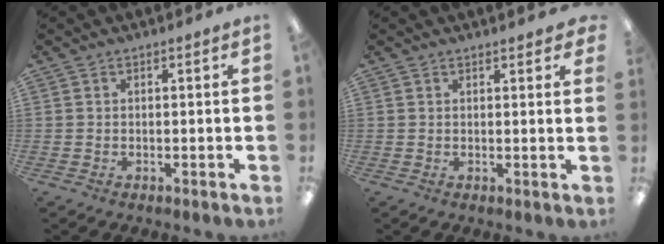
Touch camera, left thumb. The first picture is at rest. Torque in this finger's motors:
{"motor_torque": [0.19, 0.16, -0.09, 0.22, 0.02]}